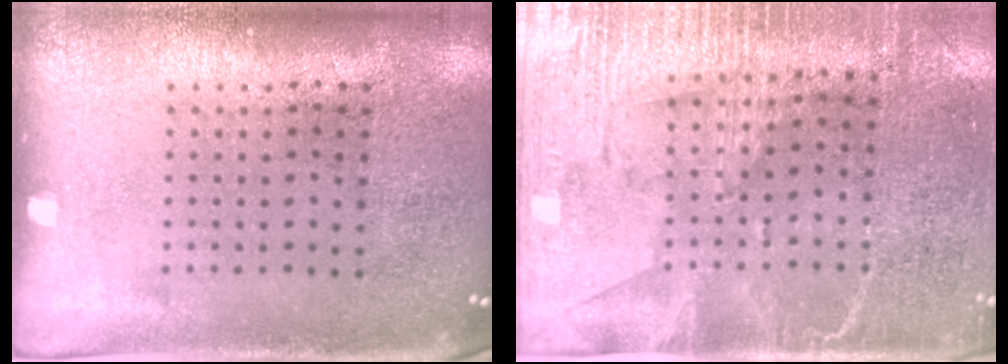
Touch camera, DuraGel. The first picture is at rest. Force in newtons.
{"total": 3.1, "press": 2.8, "slide": 1.1}